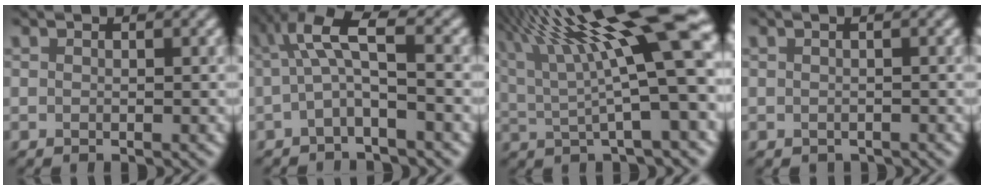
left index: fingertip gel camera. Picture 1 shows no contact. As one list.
[{"total": 4.3, "force": [0.2, 0.9, 4.2], "torque": [-0.081, 0.012, -0.003]}, {"total": 15.2, "force": [5.3, 3.0, 13.9], "torque": [-0.214, 0.013, 0.088]}, {"total": 0.5, "force": [-0.4, 0.2, 0.3], "torque": [-0.008, -0.002, -0.003]}]